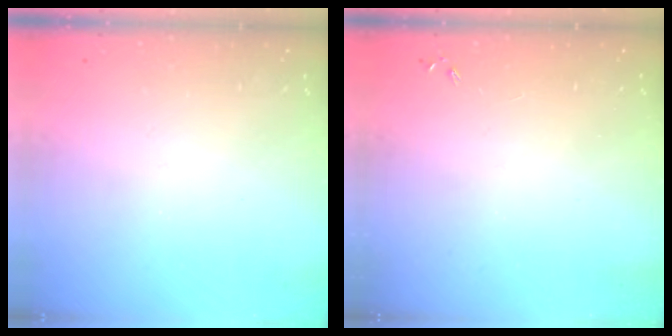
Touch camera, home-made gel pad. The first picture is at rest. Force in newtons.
{"total": 0.0}